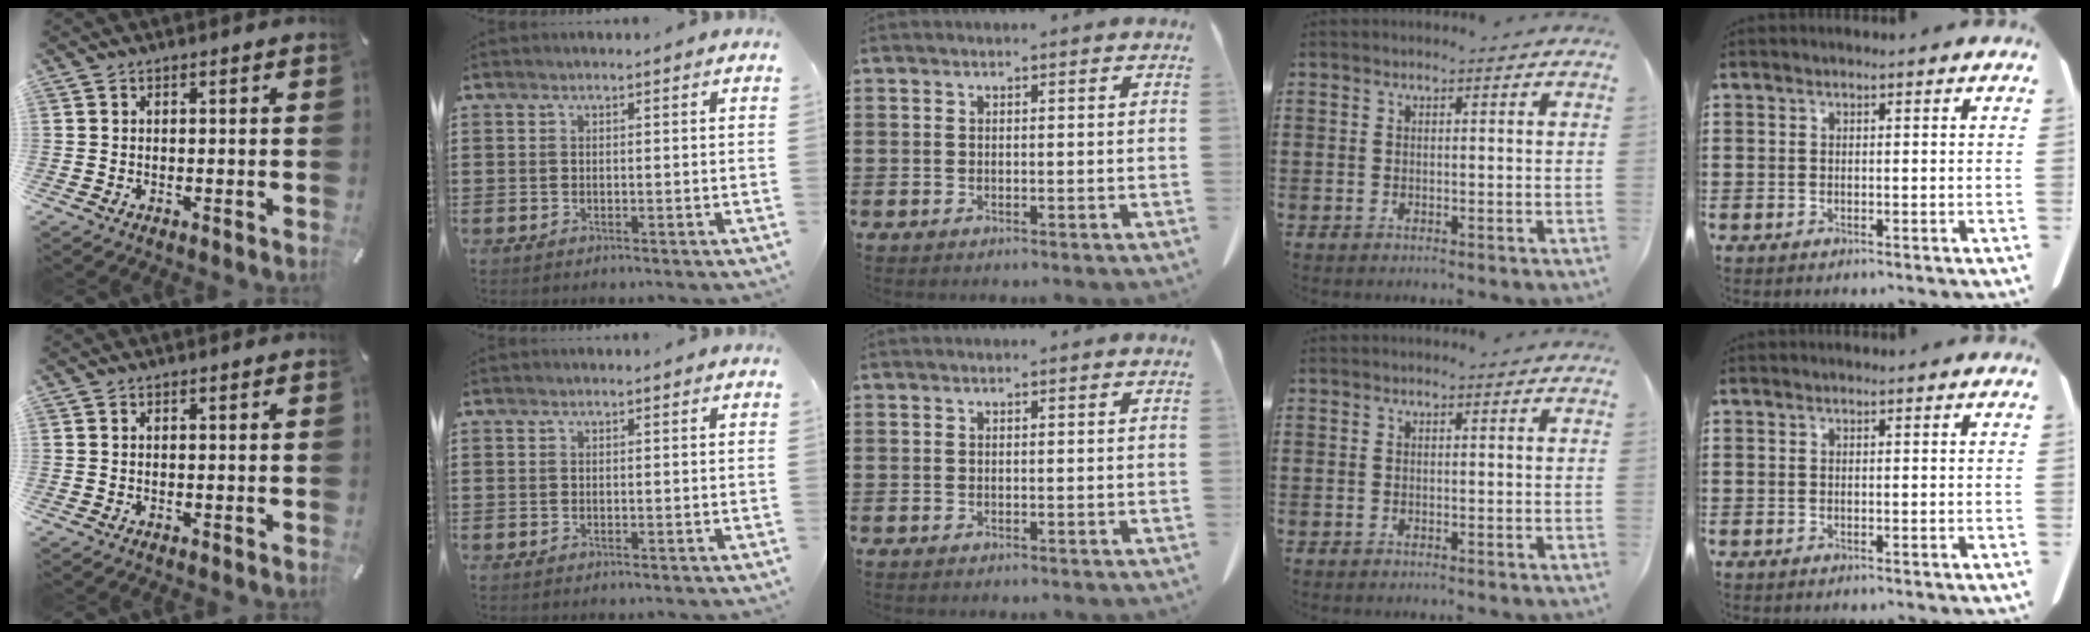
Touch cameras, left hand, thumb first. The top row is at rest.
{}